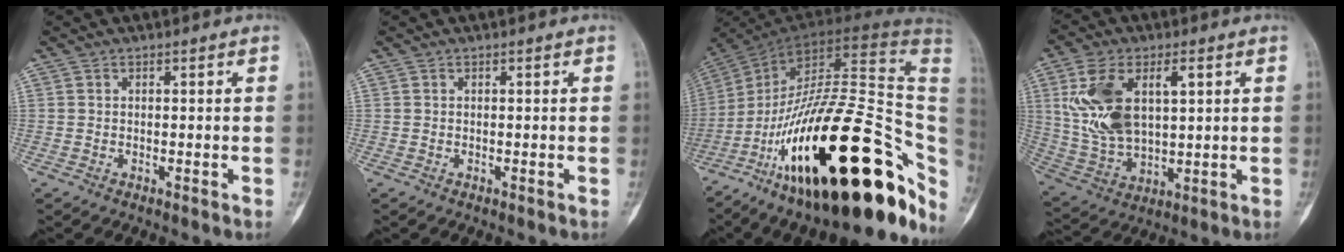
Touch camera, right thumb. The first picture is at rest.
{"total": 0.0}
{"total": 40.5, "force": [-13.4, 16.1, 34.7], "torque": [-0.463, 0.079, -0.212]}
{"total": 15.9, "force": [4.4, 8.7, 12.6], "torque": [-0.245, -0.007, 0.094]}